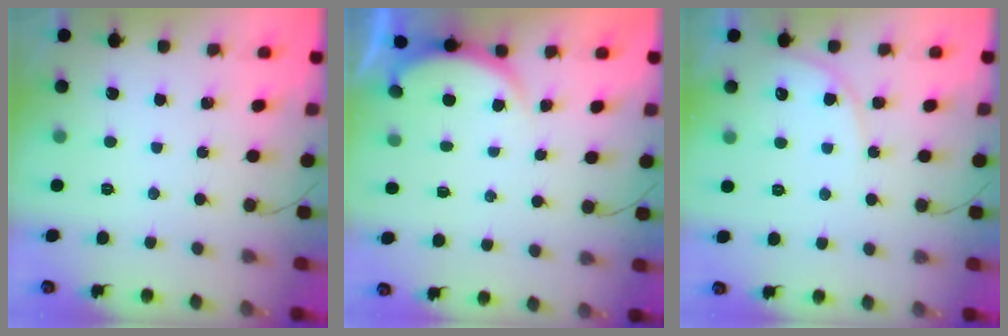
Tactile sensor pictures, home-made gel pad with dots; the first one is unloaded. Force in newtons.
{"total": 2.8, "press": 2.7, "slide": 0.6}
{"total": 6.7, "press": 6.7, "slide": 0.3}